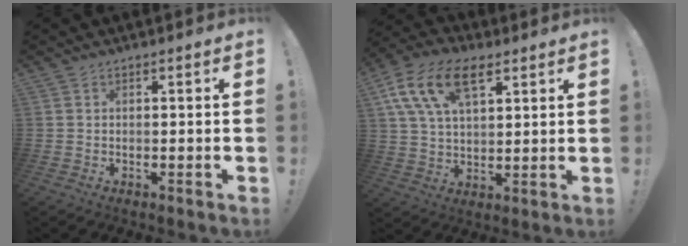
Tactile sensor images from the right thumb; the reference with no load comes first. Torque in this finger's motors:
{"motor_torque": [1.04, 1.04, 0.31, 0.11, 0.26]}